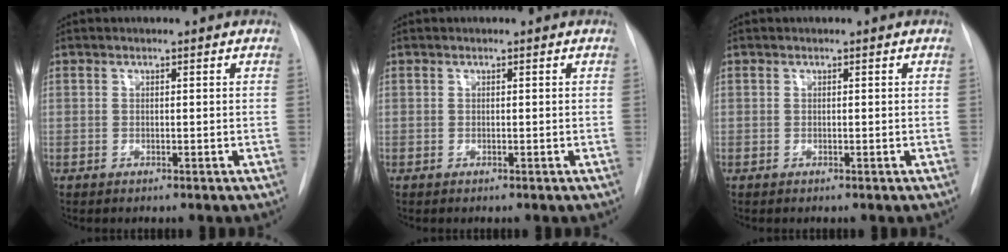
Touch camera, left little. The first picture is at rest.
{"total": 0.0}
{"total": 0.0}